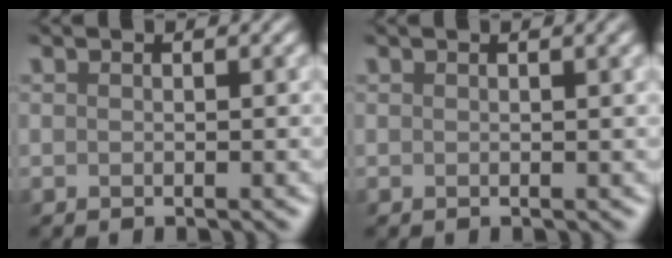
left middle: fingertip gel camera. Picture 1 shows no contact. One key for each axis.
{"total": 0.8, "fx": 0.3, "fy": 0.2, "fz": 0.7, "tx": -0.005, "ty": -0.002, "tz": -0.001}